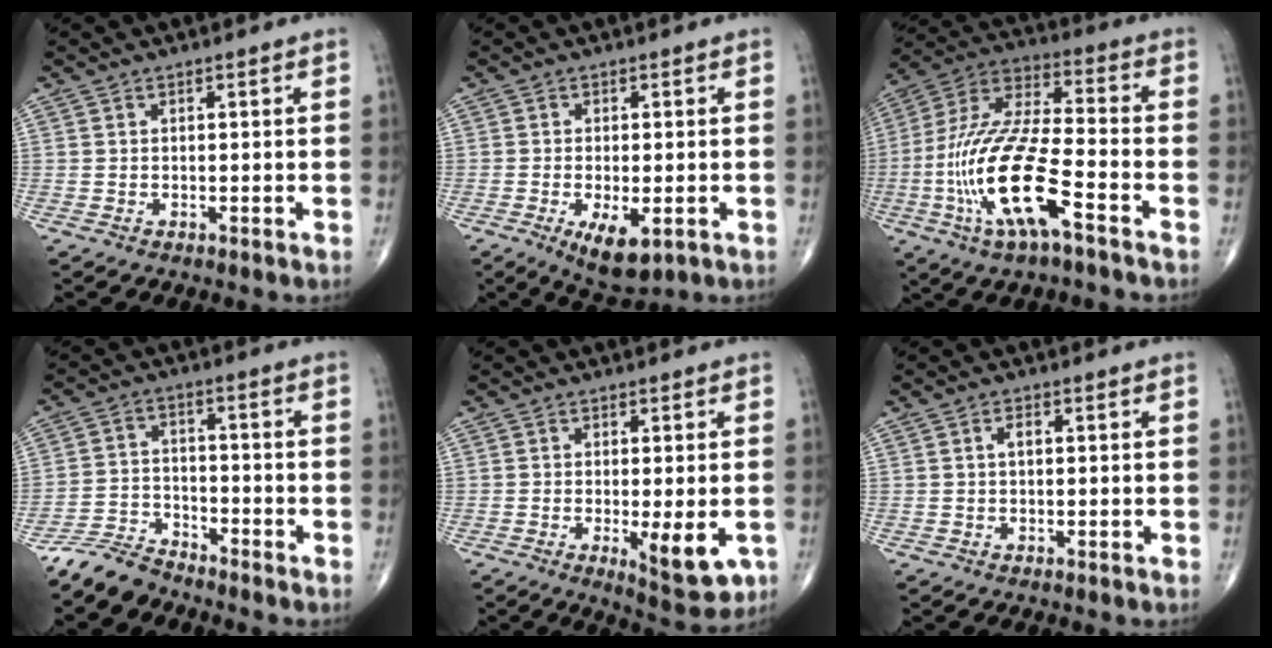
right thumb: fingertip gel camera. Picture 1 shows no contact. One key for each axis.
{"total": 7.3, "fx": -2.6, "fy": 3.1, "fz": 6.1, "tx": -0.099, "ty": -0.013, "tz": -0.034}
{"total": 20.2, "fx": -7.1, "fy": 5.8, "fz": 18.0, "tx": -0.389, "ty": 0.029, "tz": -0.130}
{"total": 5.9, "fx": -5.6, "fy": 1.7, "fz": 0.2, "tx": 0.001, "ty": 0.031, "tz": -0.117}
{"total": 8.5, "fx": -2.2, "fy": 2.7, "fz": 7.7, "tx": -0.101, "ty": -0.019, "tz": -0.027}
{"total": 1.5, "fx": 0.2, "fy": 0.8, "fz": 1.3, "tx": -0.021, "ty": 0.005, "tz": 0.002}